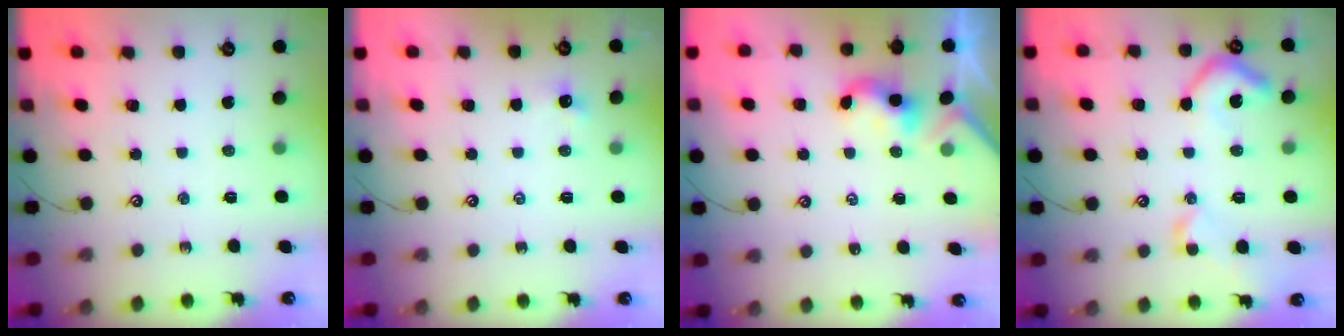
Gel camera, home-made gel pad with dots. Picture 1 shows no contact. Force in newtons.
{"total": 2.7, "press": 2.7, "slide": 0.4}
{"total": 2.2, "press": 2.2, "slide": 0.2}
{"total": 7.7, "press": 7.6, "slide": 1.2}